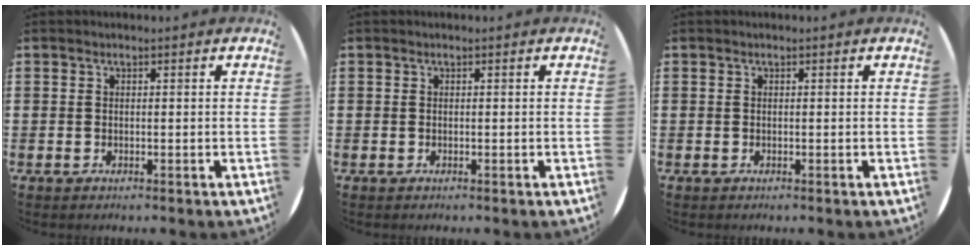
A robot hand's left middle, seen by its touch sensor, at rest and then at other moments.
{"total": 0.0}
{"total": 0.0}